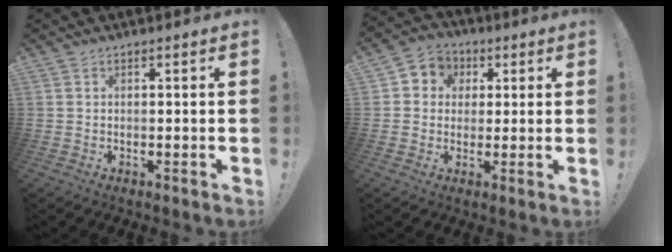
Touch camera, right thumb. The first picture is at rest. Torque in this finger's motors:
{"motor_torque": [0.55, 0.45, 0.14, -0.06, 0.04]}